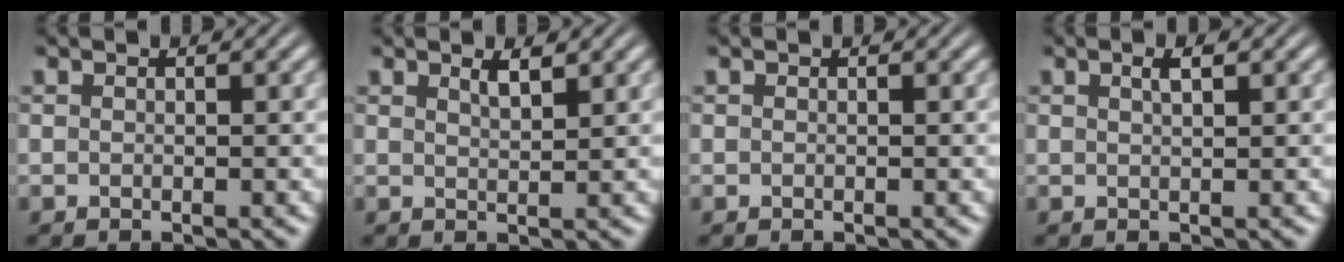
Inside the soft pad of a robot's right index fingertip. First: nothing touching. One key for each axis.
{"total": 1.3, "fx": 0.9, "fy": -0.2, "fz": 0.9, "tx": -0.010, "ty": -0.007, "tz": 0.020}
{"total": 0.0}
{"total": 1.3, "fx": 0.4, "fy": 0.0, "fz": 1.2, "tx": -0.016, "ty": 0.001, "tz": 0.011}